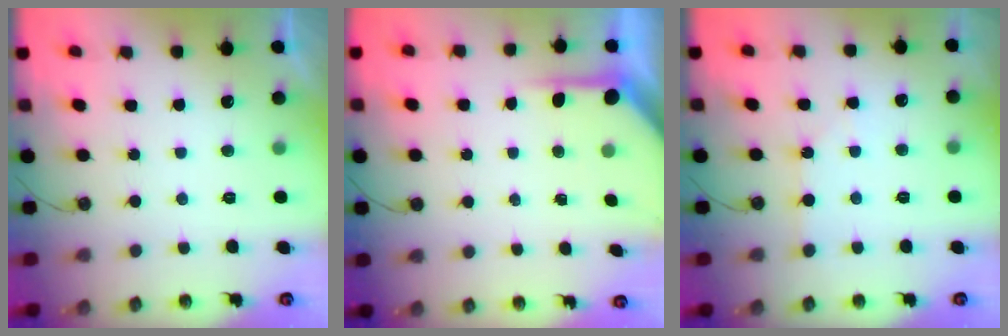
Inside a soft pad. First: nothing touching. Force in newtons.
{"total": 4.6, "press": 4.6, "slide": 0.3}
{"total": 0.9, "press": 0.9, "slide": 0.1}